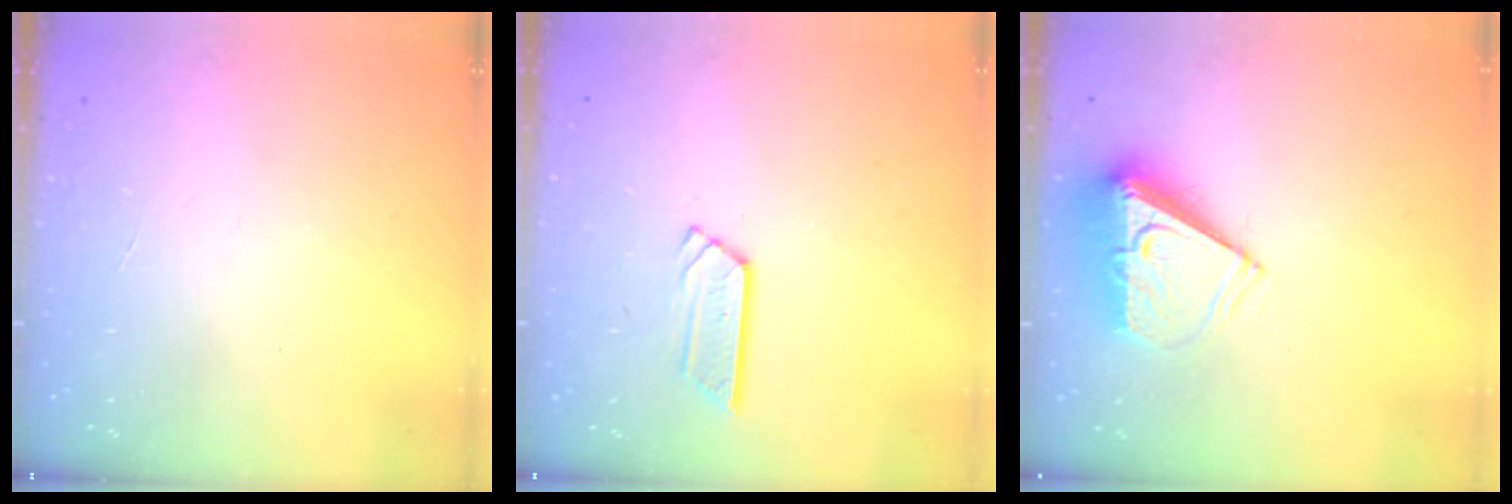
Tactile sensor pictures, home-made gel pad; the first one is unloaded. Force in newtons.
{"total": 4.7, "press": 4.7, "slide": 0.4}
{"total": 8.1, "press": 8.0, "slide": 0.6}